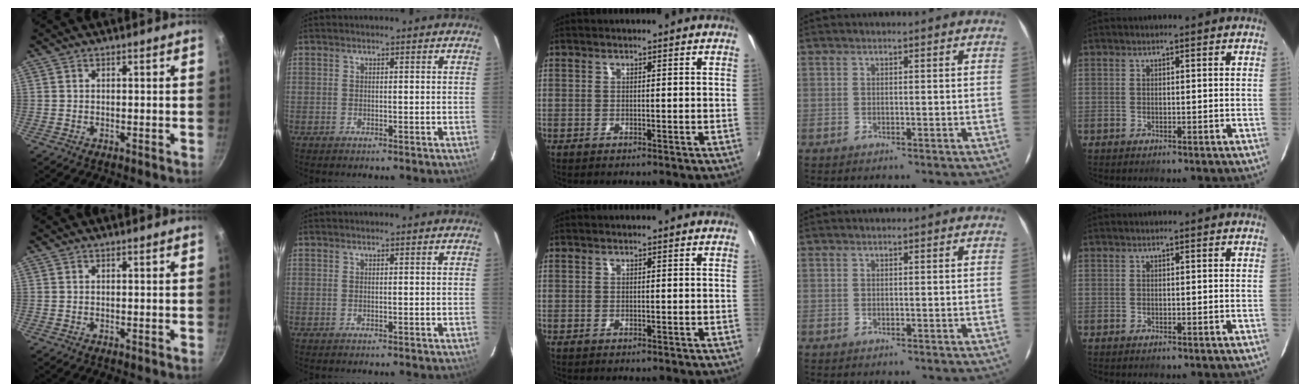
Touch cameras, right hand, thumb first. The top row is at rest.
{}